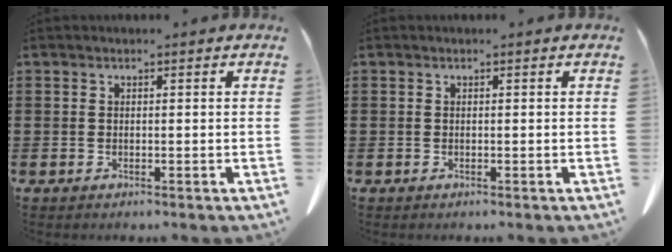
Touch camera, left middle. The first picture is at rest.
{"total": 0.0}